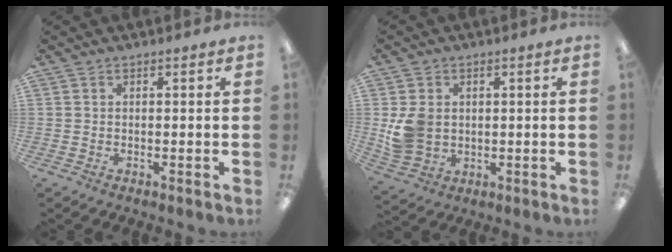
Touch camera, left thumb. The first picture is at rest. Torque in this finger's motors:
{"motor_torque": [0.67, 1.42, 0.78, -0.74, 0.08]}